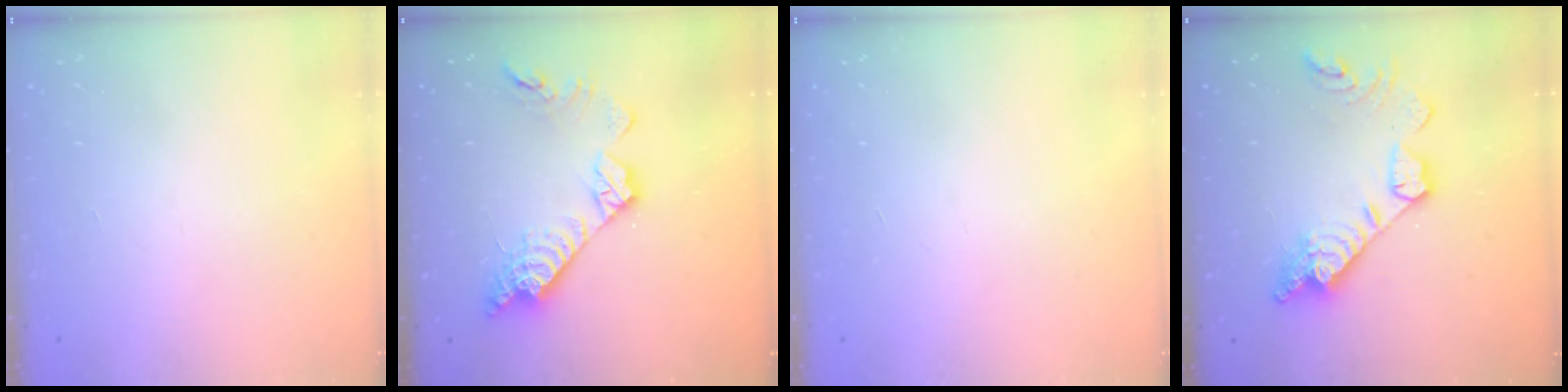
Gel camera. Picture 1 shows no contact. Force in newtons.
{"total": 15.6, "press": 15.6, "slide": 0.9}
{"total": 0.0}
{"total": 15.8, "press": 15.7, "slide": 1.4}